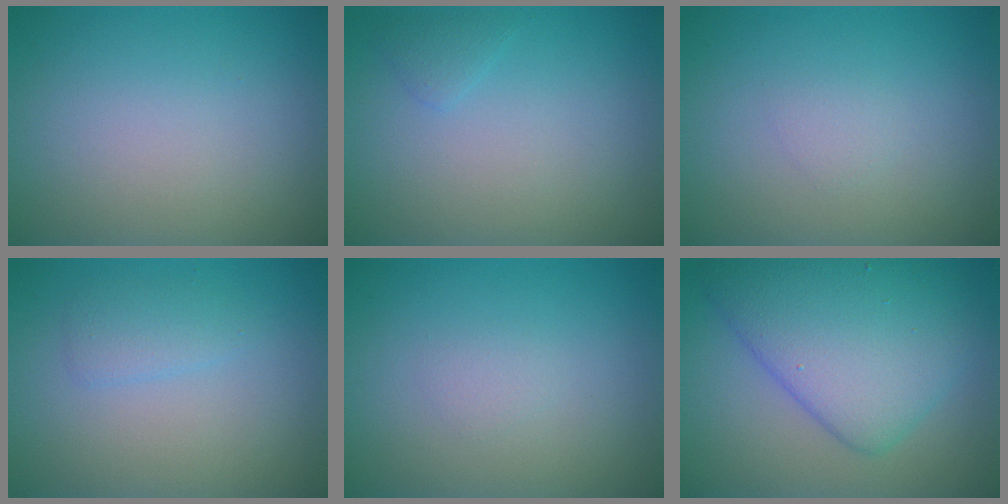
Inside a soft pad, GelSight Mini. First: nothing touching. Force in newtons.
{"total": 0.9, "press": 0.9, "slide": 0.1}
{"total": 0.8, "press": 0.8, "slide": 0.1}
{"total": 1.4, "press": 1.4, "slide": 0.2}
{"total": 0.7, "press": 0.7, "slide": 0.1}
{"total": 8.0, "press": 8.0, "slide": 0.2}